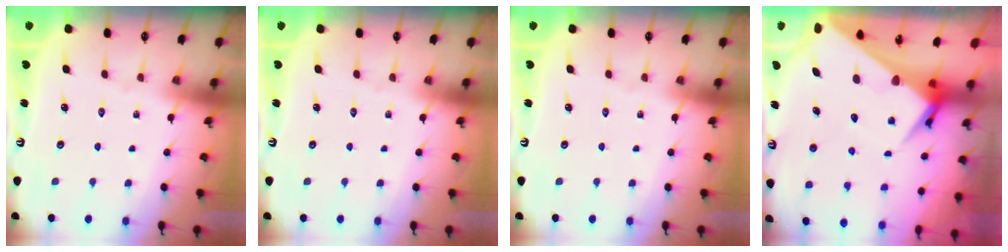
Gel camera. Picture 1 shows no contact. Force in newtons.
{"total": 0.0}
{"total": 0.0}
{"total": 7.6, "press": 7.5, "slide": 0.5}